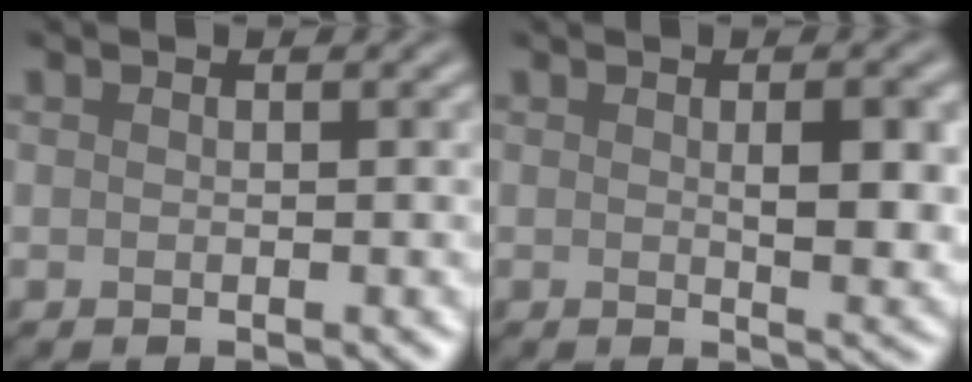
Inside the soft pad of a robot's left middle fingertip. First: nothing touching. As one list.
[{"total": 3.9, "force": [0.4, 1.1, 3.7], "torque": [-0.053, -0.004, 0.010]}]